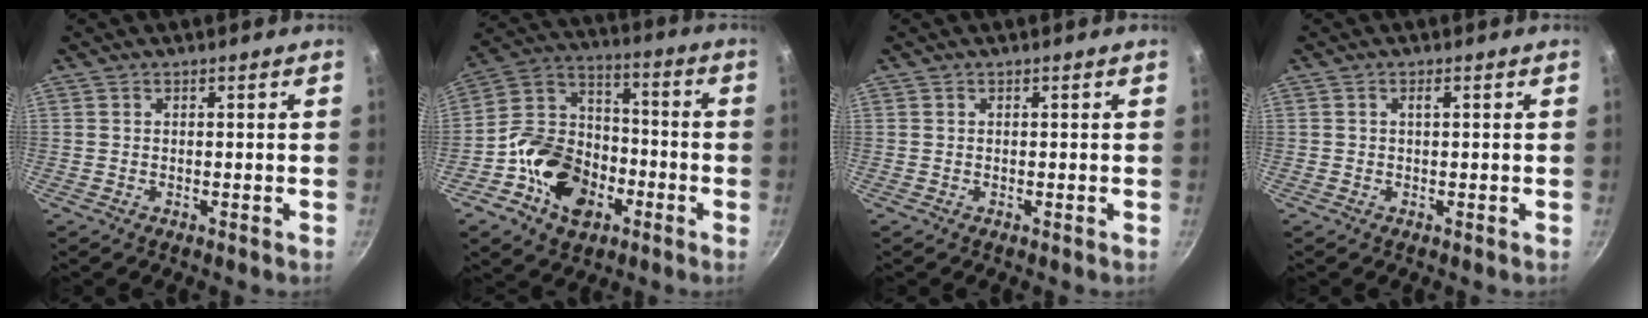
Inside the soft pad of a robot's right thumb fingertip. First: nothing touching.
{"total": 16.9, "force": [-6.7, 12.3, 9.4], "torque": [-0.141, 0.048, -0.133]}
{"total": 0.0}
{"total": 0.7, "force": [0.2, 0.2, 0.7], "torque": [-0.013, 0.003, 0.004]}